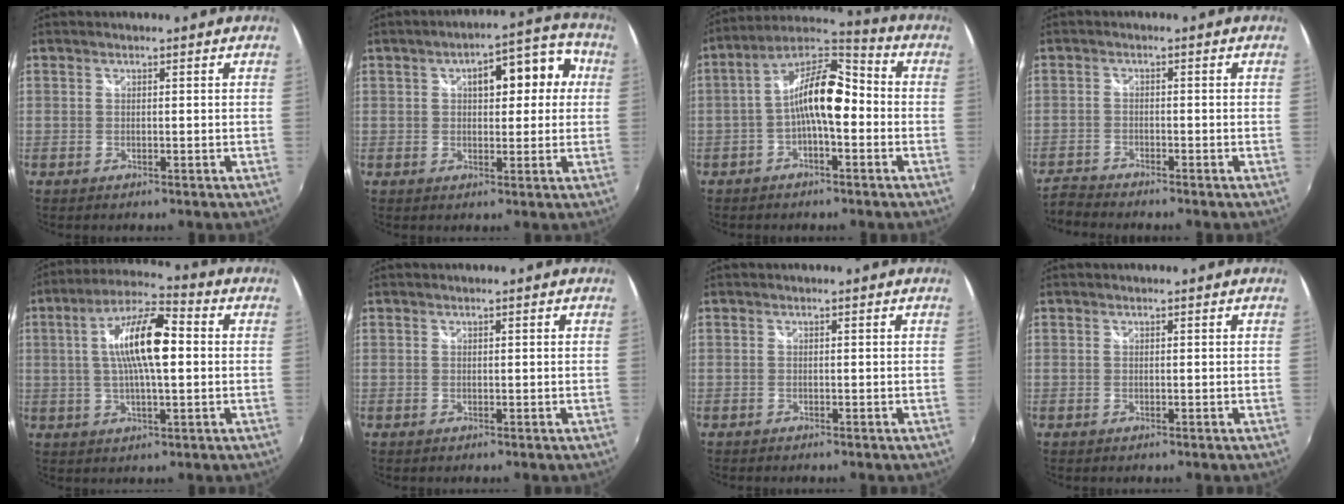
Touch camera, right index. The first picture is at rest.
{"total": 9.8, "force": [2.0, 4.8, 8.3], "torque": [-0.126, 0.029, 0.030]}
{"total": 11.5, "force": [-1.8, 4.2, 10.5], "torque": [-0.197, 0.029, -0.040]}
{"total": 3.0, "force": [-3.0, 0.0, 0.1], "torque": [-0.014, -0.013, -0.064]}
{"total": 13.2, "force": [1.5, 3.6, 12.6], "torque": [-0.232, 0.016, 0.020]}
{"total": 0.0}
{"total": 0.6, "force": [-0.5, 0.2, 0.0], "torque": [-0.002, -0.004, -0.012]}
{"total": 0.0}